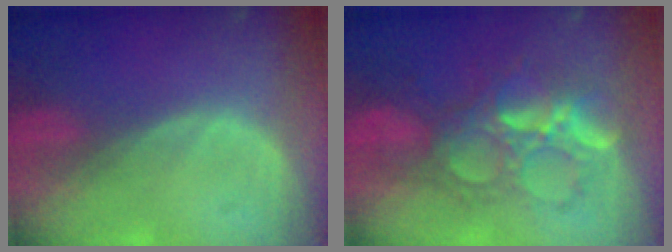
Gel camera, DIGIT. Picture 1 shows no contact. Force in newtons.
{"total": 8.9, "press": 8.5, "slide": 2.8}